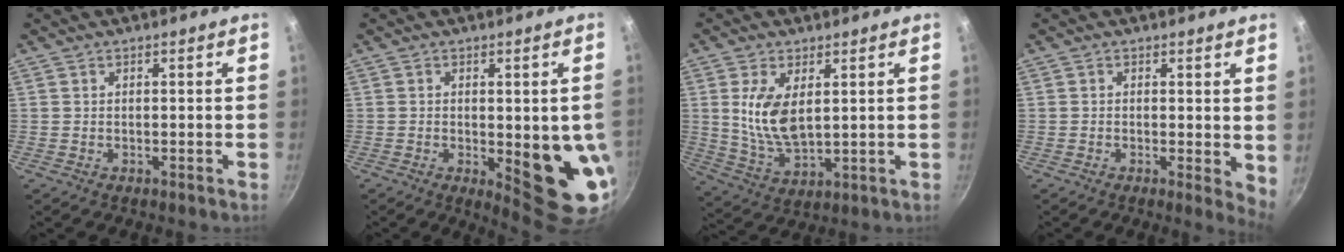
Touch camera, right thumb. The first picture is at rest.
{"total": 13.7, "force": [-2.1, 4.7, 12.7], "torque": [-0.129, -0.016, -0.017]}
{"total": 10.3, "force": [2.3, 5.4, 8.4], "torque": [-0.159, -0.023, 0.055]}
{"total": 3.9, "force": [0.4, 1.6, 3.5], "torque": [-0.042, -0.007, 0.003]}